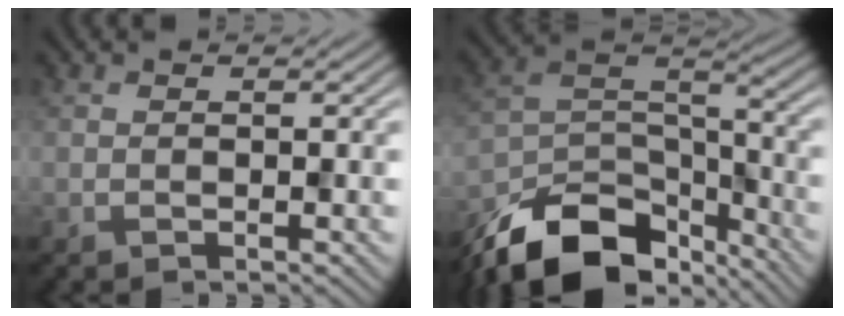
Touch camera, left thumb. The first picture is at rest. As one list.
[{"total": 14.9, "force": [-10.8, 6.9, 7.7], "torque": [-0.182, -0.021, -0.181]}]